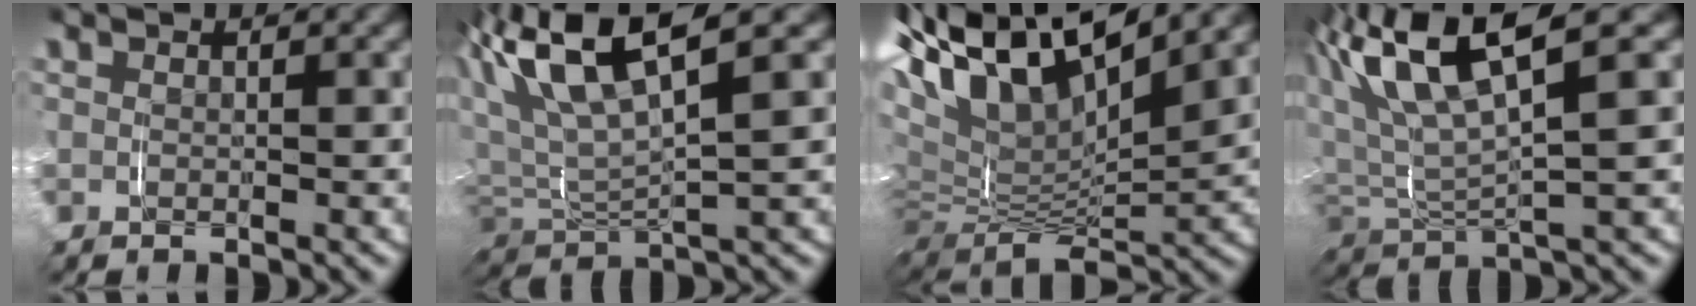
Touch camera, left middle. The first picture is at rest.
{"total": 7.8, "force": [2.8, 3.8, 6.1], "torque": [-0.141, 0.011, 0.045]}
{"total": 15.1, "force": [5.7, 9.6, 10.2], "torque": [-0.224, 0.013, 0.073]}
{"total": 8.8, "force": [3.3, 4.3, 7.0], "torque": [-0.150, 0.017, 0.047]}